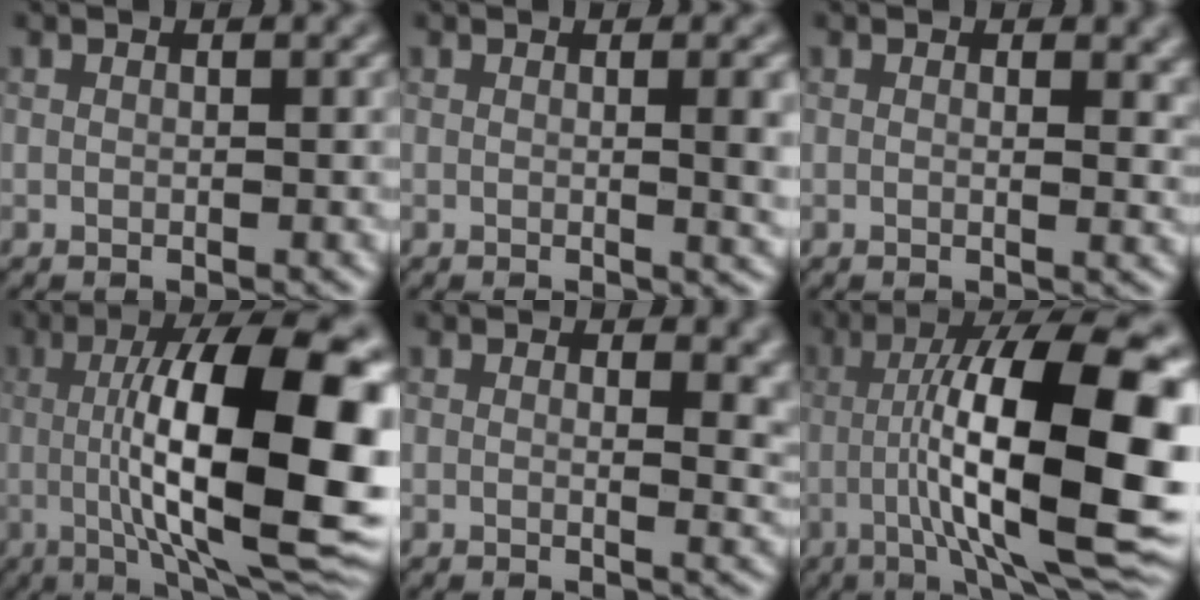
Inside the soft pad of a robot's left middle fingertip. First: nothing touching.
{"total": 3.7, "force": [0.3, 1.1, 3.5], "torque": [-0.035, 0.001, 0.002]}
{"total": 2.2, "force": [0.6, 1.0, 1.9], "torque": [-0.021, -0.005, 0.010]}
{"total": 17.2, "force": [0.4, 5.1, 16.4], "torque": [-0.224, 0.021, 0.000]}
{"total": 4.4, "force": [1.1, 2.0, 3.8], "torque": [-0.033, -0.008, 0.017]}
{"total": 16.5, "force": [-0.9, 3.9, 16.0], "torque": [-0.219, 0.031, -0.005]}